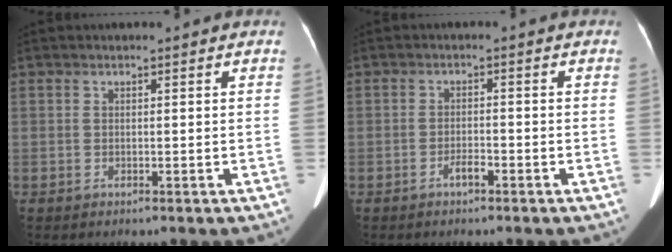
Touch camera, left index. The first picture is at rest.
{"total": 1.8, "force": [-1.3, 0.4, 1.2], "torque": [-0.021, 0.002, -0.022]}